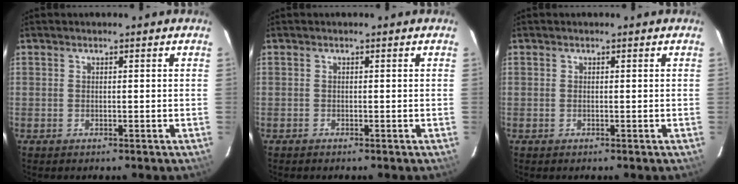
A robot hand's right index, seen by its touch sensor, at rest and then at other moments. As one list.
[{"total": 0.0}, {"total": 0.0}]